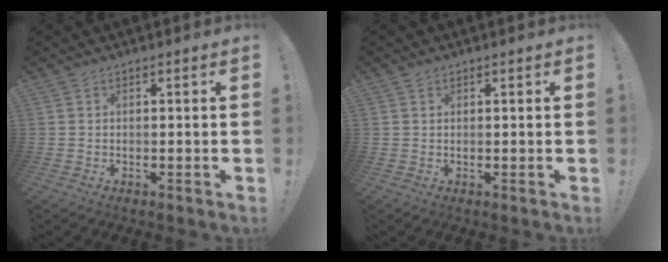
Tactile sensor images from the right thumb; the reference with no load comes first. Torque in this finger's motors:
{"motor_torque": [-0.02, 0.08, 0.22, 0.06, 0.00]}